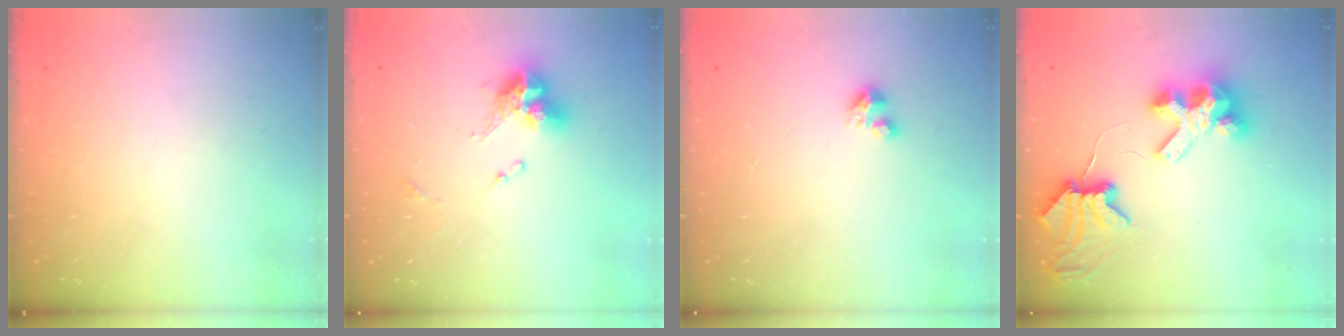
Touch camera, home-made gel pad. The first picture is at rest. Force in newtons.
{"total": 11.8, "press": 11.8, "slide": 1.3}
{"total": 2.8, "press": 2.8, "slide": 0.3}
{"total": 9.0, "press": 8.9, "slide": 1.1}